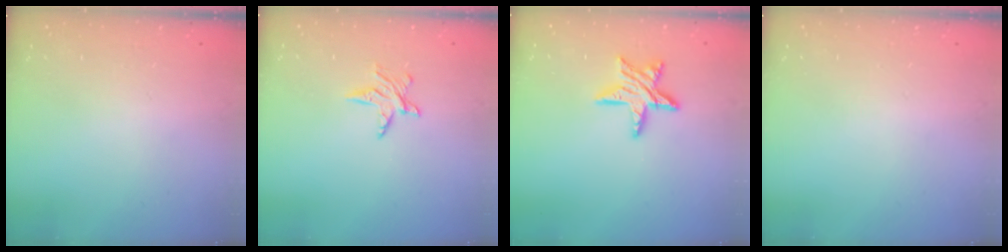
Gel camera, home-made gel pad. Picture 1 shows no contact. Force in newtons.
{"total": 4.7, "press": 4.7, "slide": 0.5}
{"total": 11.2, "press": 11.2, "slide": 1.0}
{"total": 0.0}